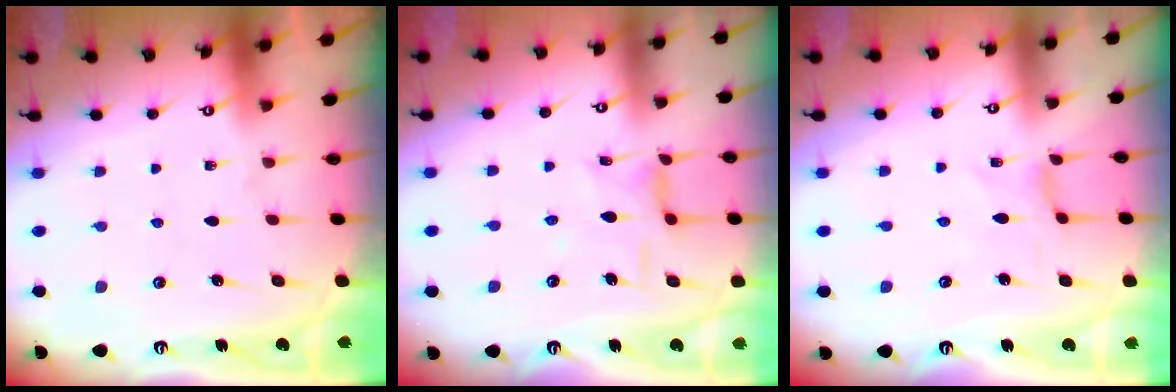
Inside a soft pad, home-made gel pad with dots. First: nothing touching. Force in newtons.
{"total": 5.7, "press": 5.7, "slide": 0.6}
{"total": 0.0}